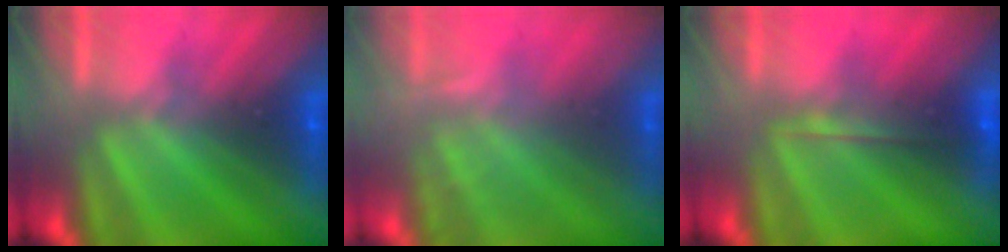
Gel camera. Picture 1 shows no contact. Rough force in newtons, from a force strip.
{"total": 2.2}
{"total": 2.0}